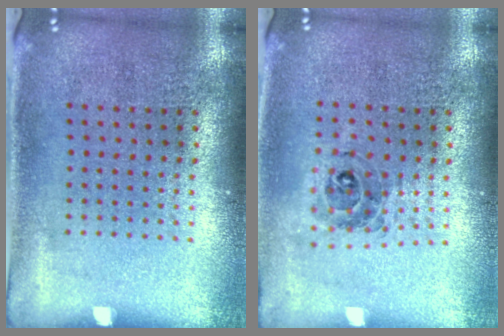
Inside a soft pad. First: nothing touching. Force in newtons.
{"total": 0.5, "press": 0.5, "slide": 0.2}